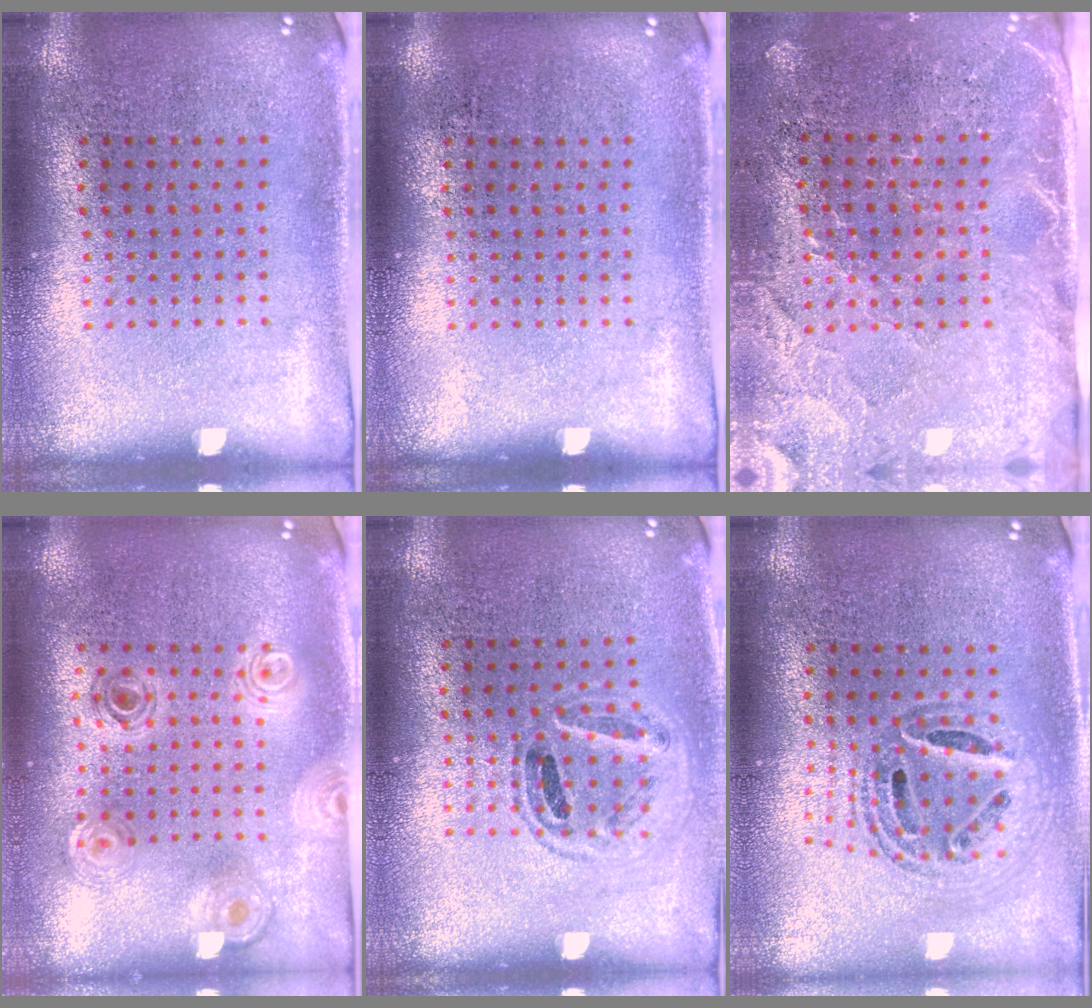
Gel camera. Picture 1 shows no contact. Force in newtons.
{"total": 0.0}
{"total": 3.1, "press": 2.8, "slide": 1.4}
{"total": 0.9, "press": 0.9, "slide": 0.2}
{"total": 0.9, "press": 0.9, "slide": 0.2}
{"total": 0.9, "press": 0.9, "slide": 0.2}